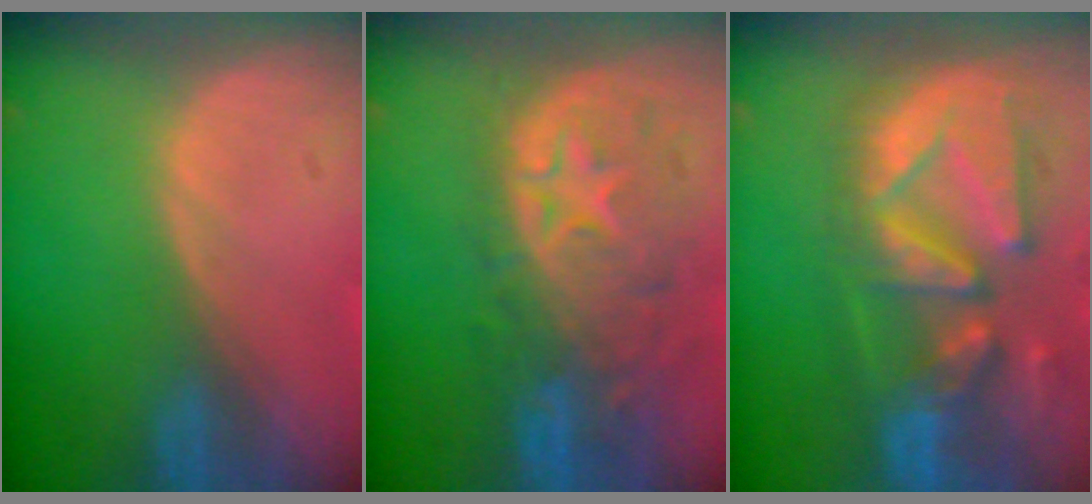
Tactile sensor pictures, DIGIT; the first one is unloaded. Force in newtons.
{"total": 10.8, "press": 9.7, "slide": 4.8}
{"total": 12.7, "press": 11.2, "slide": 6.0}